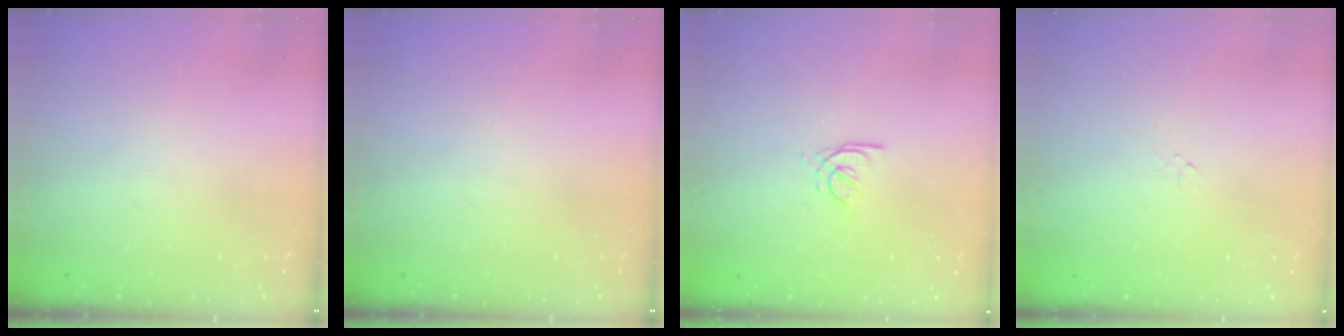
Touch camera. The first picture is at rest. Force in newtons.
{"total": 0.0}
{"total": 2.1, "press": 2.0, "slide": 0.6}
{"total": 0.0}